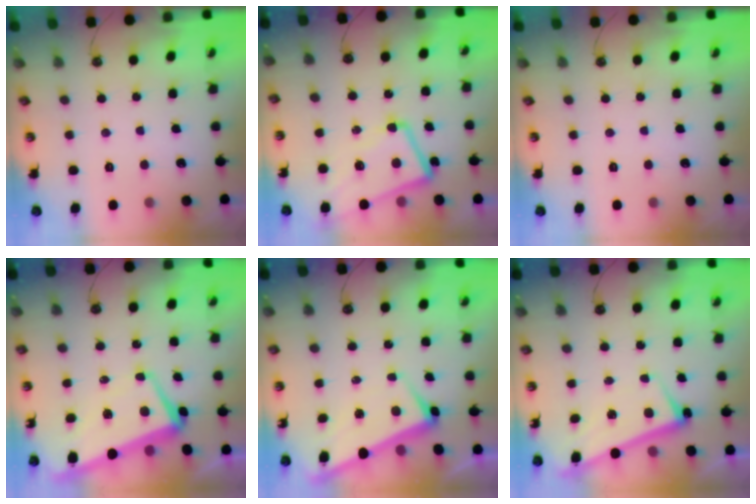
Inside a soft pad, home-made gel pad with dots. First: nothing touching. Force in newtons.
{"total": 4.0, "press": 3.7, "slide": 1.4}
{"total": 0.0}
{"total": 1.6, "press": 0.1, "slide": 1.6}
{"total": 1.9, "press": 1.8, "slide": 0.6}
{"total": 2.6, "press": 2.4, "slide": 0.9}